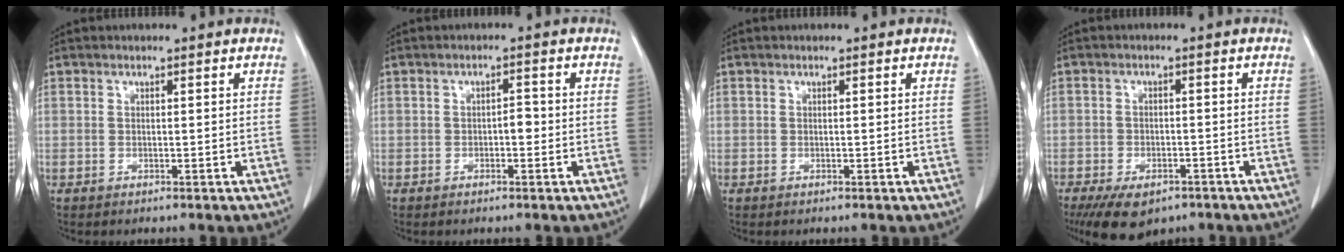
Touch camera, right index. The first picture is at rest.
{"total": 1.8, "force": [-0.4, 0.8, 1.5], "torque": [-0.019, 0.004, -0.007]}
{"total": 0.0}
{"total": 8.5, "force": [-5.9, 4.0, 4.7], "torque": [-0.078, -0.007, -0.088]}